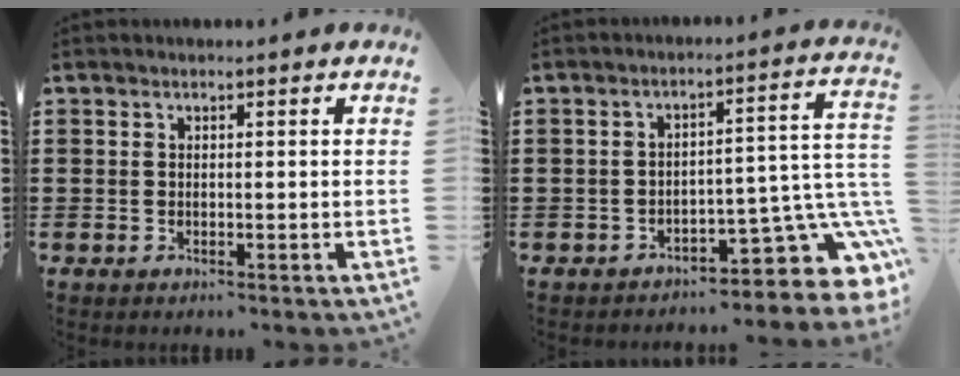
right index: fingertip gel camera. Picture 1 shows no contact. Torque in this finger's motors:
{"motor_torque": [1.14, -1.00, 0.29, 0.01]}